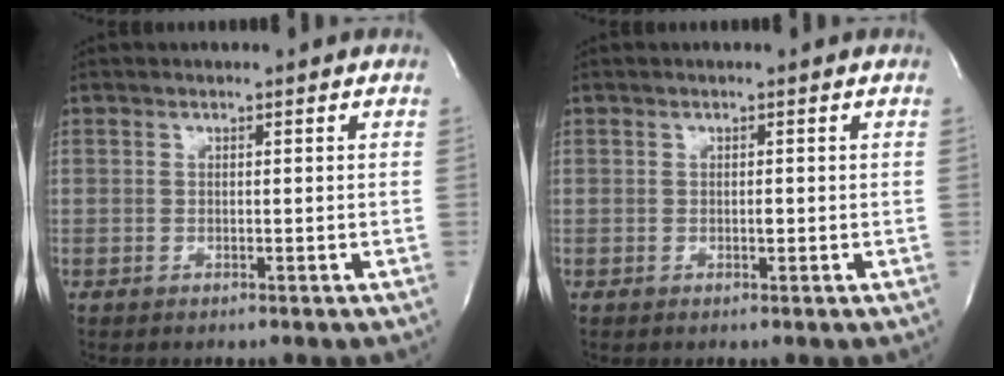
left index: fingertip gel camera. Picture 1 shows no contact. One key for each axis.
{"total": 0.5, "fx": -0.2, "fy": 0.2, "fz": 0.4, "tx": -0.007, "ty": -0.003, "tz": -0.005}